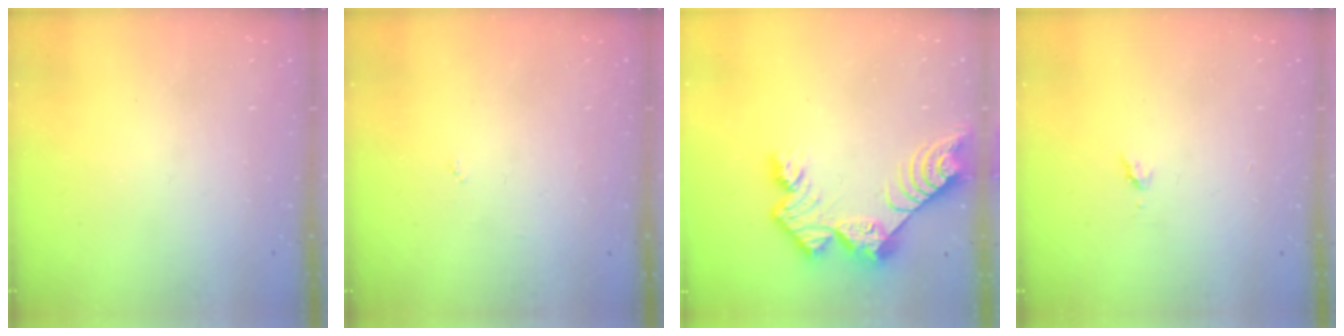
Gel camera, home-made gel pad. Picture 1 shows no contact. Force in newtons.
{"total": 2.7, "press": 2.7, "slide": 0.4}
{"total": 11.0, "press": 11.0, "slide": 0.9}
{"total": 3.5, "press": 3.4, "slide": 0.5}